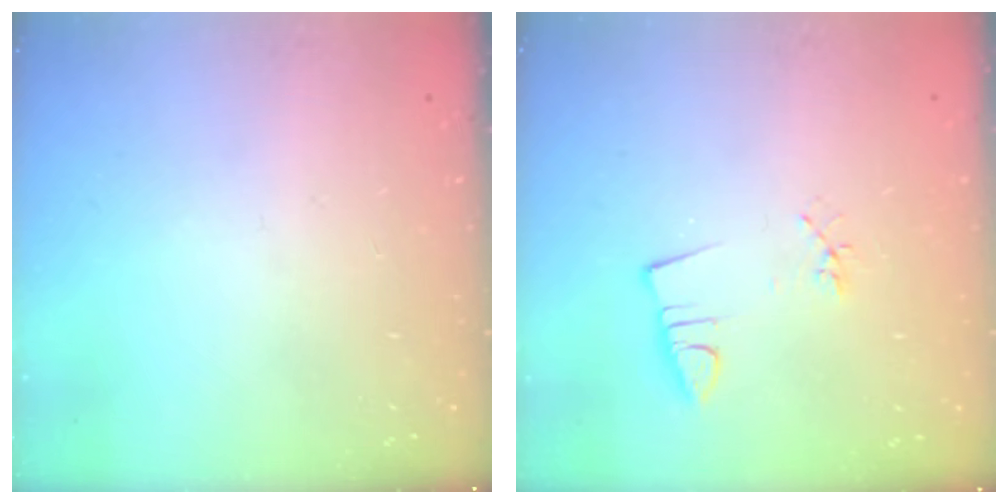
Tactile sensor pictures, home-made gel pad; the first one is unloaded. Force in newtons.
{"total": 2.6, "press": 1.1, "slide": 2.4}